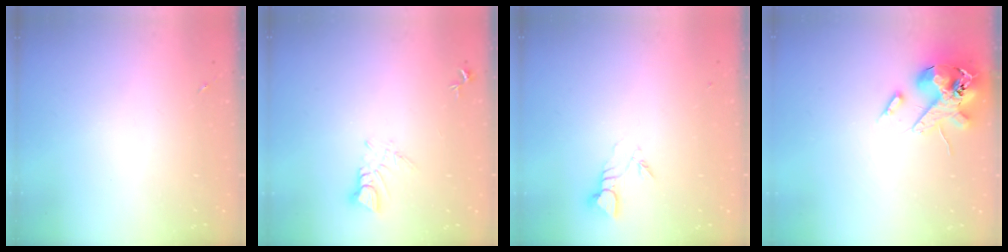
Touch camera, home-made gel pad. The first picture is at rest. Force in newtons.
{"total": 4.3, "press": 4.3, "slide": 0.3}
{"total": 3.8, "press": 3.8, "slide": 0.3}
{"total": 16.3, "press": 16.1, "slide": 2.7}